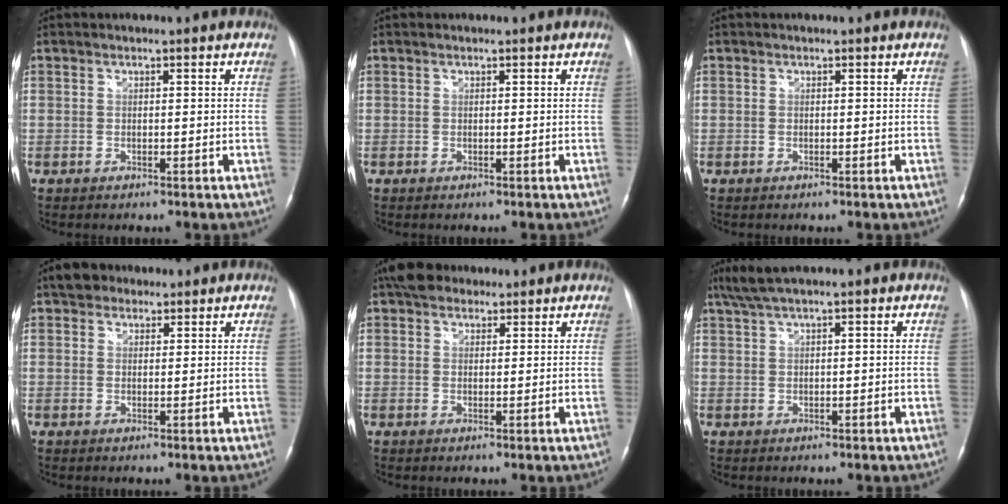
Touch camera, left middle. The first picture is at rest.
{"total": 0.0}
{"total": 0.0}
{"total": 3.8, "force": [2.7, 2.4, 1.0], "torque": [-0.022, 0.020, 0.045]}
{"total": 5.4, "force": [4.2, 2.8, 1.8], "torque": [-0.034, 0.027, 0.076]}
{"total": 3.6, "force": [2.6, -0.2, 2.5], "torque": [-0.062, 0.019, 0.055]}